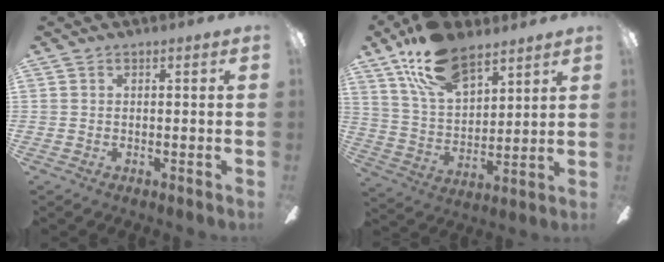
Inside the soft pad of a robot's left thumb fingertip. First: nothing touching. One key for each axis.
{"total": 17.2, "fx": 11.5, "fy": 8.7, "fz": 9.4, "tx": -0.176, "ty": -0.048, "tz": 0.213}